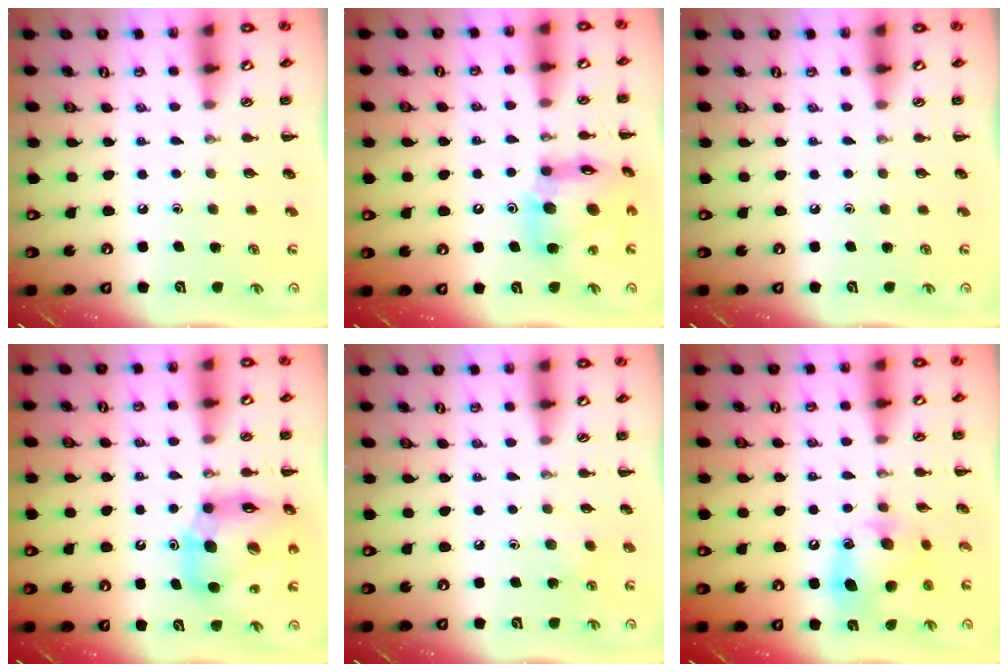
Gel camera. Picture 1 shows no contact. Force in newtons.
{"total": 13.7, "press": 13.3, "slide": 3.4}
{"total": 0.0}
{"total": 16.4, "press": 15.7, "slide": 4.8}
{"total": 5.3, "press": 5.1, "slide": 1.4}
{"total": 12.1, "press": 11.9, "slide": 1.6}